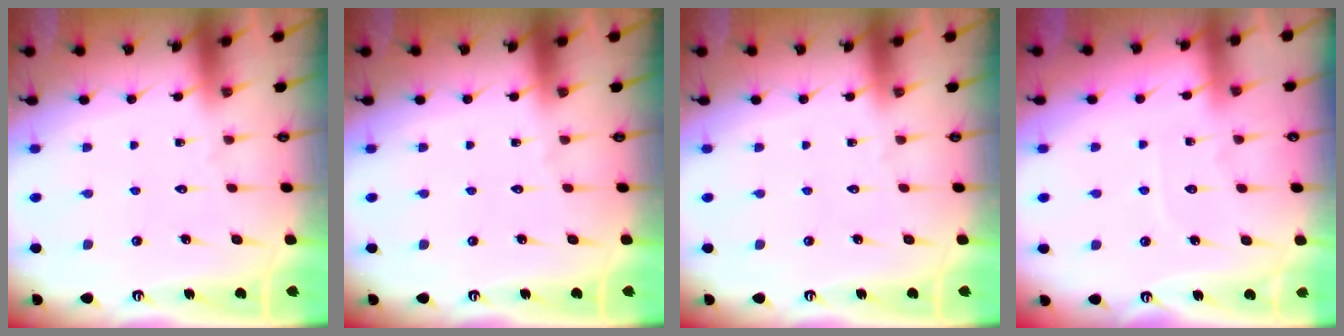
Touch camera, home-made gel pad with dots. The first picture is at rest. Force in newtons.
{"total": 0.0}
{"total": 0.0}
{"total": 3.6, "press": 3.6, "slide": 0.4}